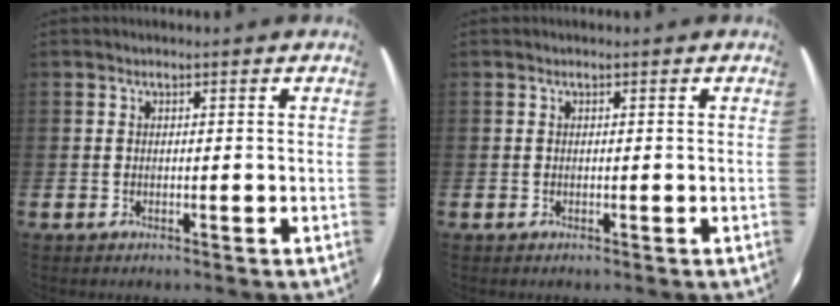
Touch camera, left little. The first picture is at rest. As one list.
[{"total": 0.0}]